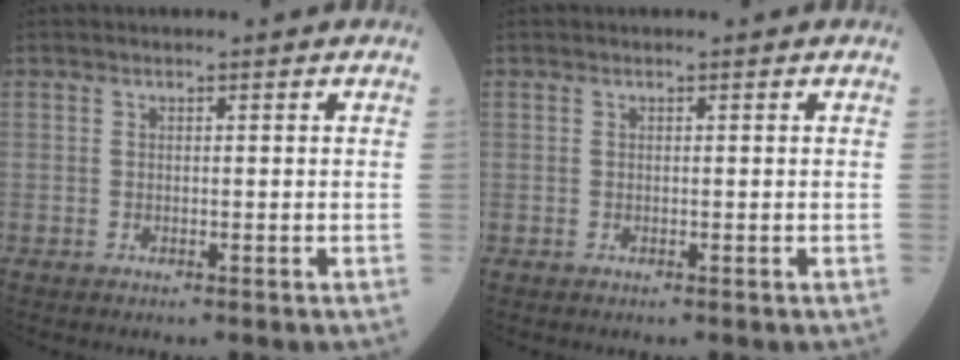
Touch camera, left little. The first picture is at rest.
{"total": 0.0}